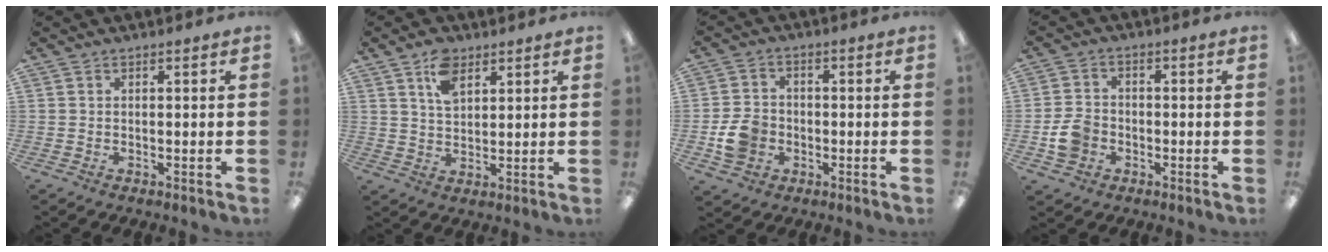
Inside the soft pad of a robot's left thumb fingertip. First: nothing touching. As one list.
[{"total": 7.2, "force": [4.3, 4.0, 4.1], "torque": [-0.078, -0.006, 0.078]}, {"total": 7.6, "force": [-2.0, 6.4, 3.7], "torque": [-0.072, 0.016, -0.035]}, {"total": 6.4, "force": [-2.0, 5.1, 3.2], "torque": [-0.057, 0.011, -0.035]}]